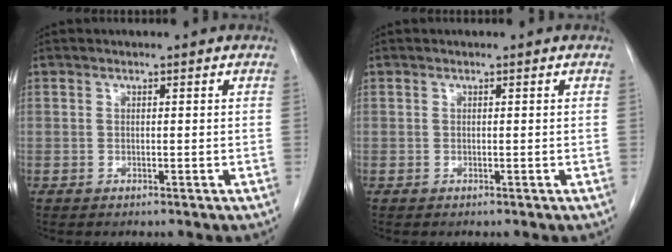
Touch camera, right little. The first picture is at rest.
{"total": 0.0}